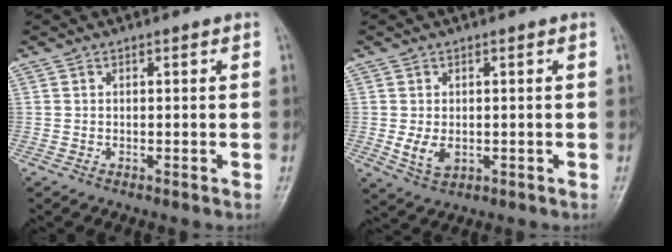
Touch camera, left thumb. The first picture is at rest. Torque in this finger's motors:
{"motor_torque": [-0.03, 0.07, 0.05, -0.02, 0.00]}